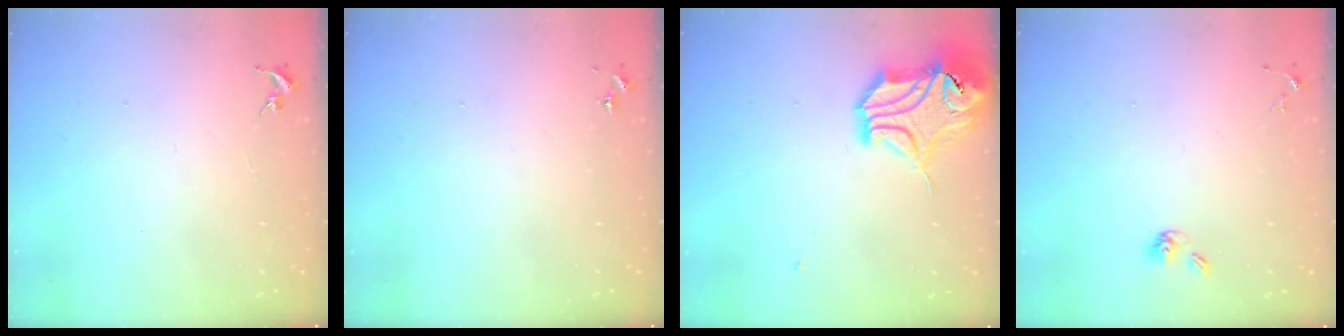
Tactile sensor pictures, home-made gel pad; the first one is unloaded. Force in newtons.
{"total": 0.0}
{"total": 16.0, "press": 15.9, "slide": 2.1}
{"total": 5.5, "press": 5.0, "slide": 2.2}